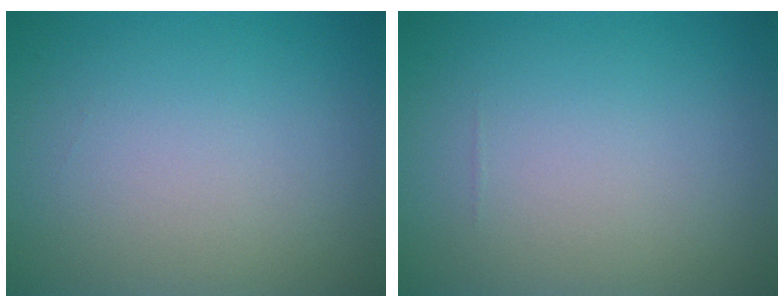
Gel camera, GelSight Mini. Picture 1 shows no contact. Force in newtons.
{"total": 0.0}